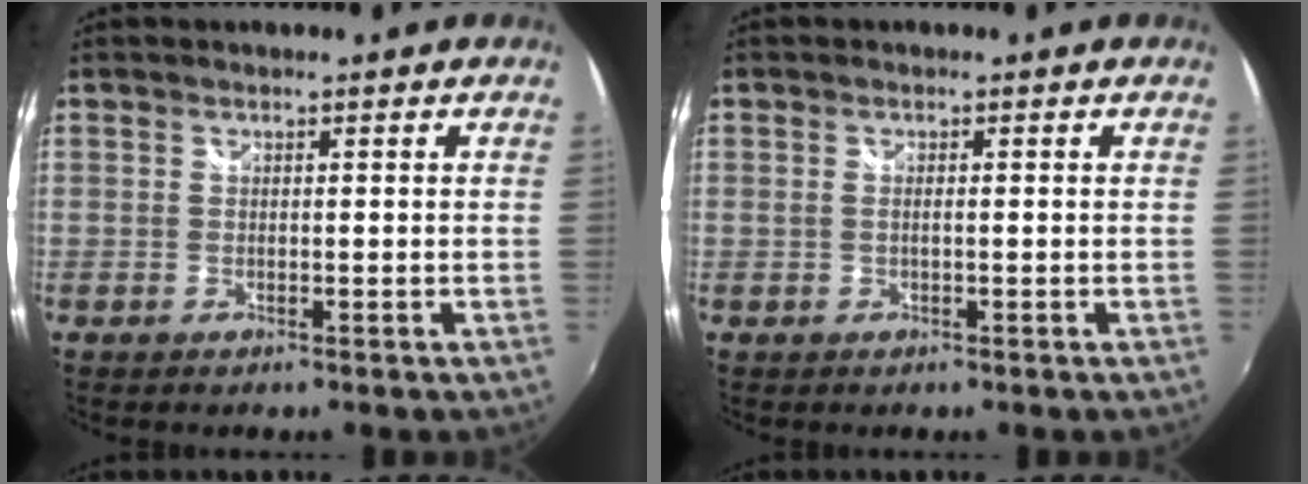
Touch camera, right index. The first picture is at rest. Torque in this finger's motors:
{"motor_torque": [0.05, 0.17, -0.03, -0.01]}